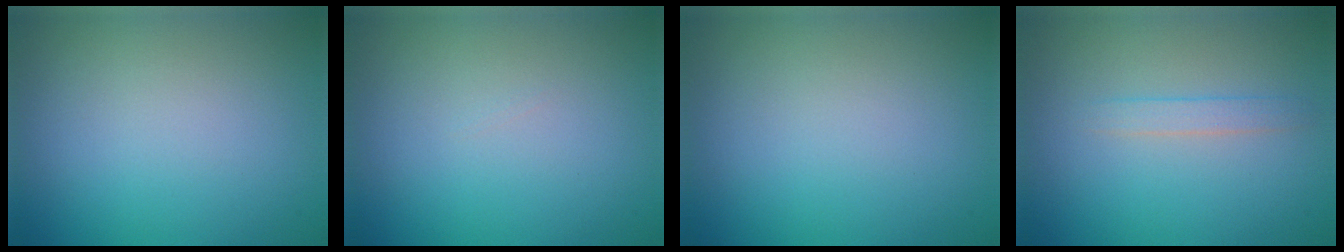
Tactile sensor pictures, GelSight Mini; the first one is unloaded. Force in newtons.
{"total": 0.0}
{"total": 0.0}
{"total": 1.2, "press": 1.2, "slide": 0.0}